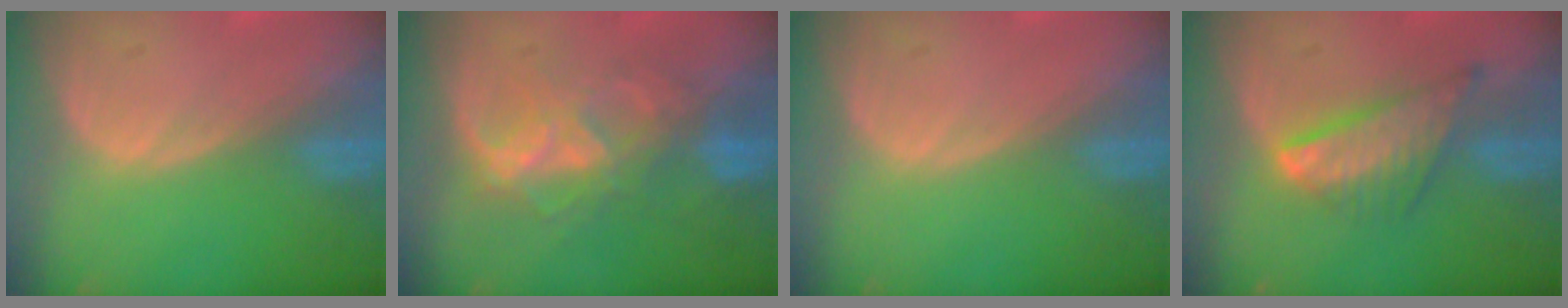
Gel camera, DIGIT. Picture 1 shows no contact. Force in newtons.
{"total": 7.9, "press": 7.2, "slide": 3.3}
{"total": 0.0}
{"total": 7.4, "press": 6.5, "slide": 3.5}